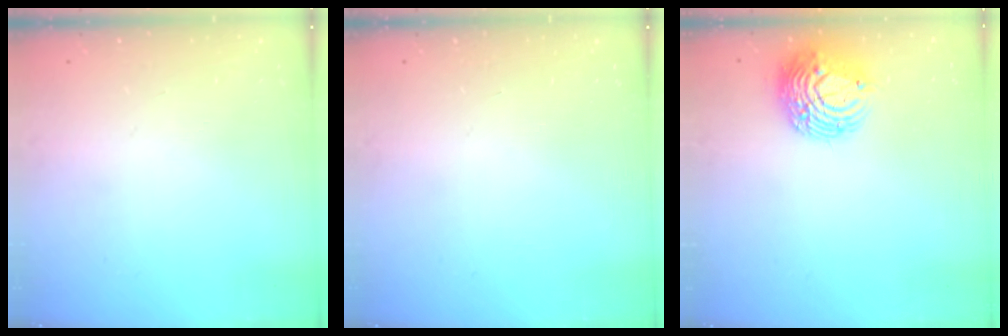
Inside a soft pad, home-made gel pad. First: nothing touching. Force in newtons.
{"total": 0.0}
{"total": 11.0, "press": 10.9, "slide": 1.0}